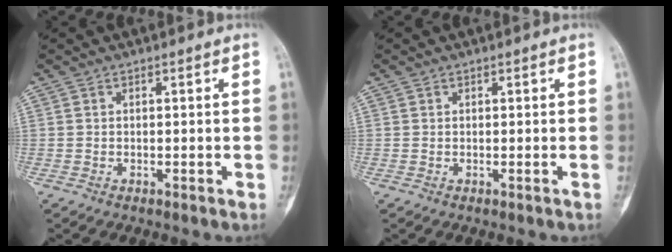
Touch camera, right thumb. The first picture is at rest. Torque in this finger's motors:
{"motor_torque": [-0.02, 0.25, -0.05, 0.15, 0.03]}